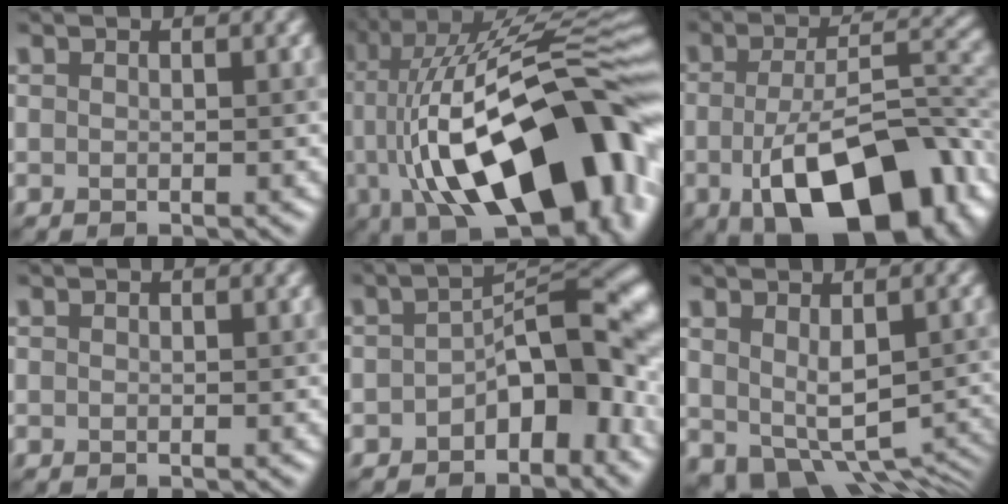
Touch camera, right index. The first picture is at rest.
{"total": 18.6, "force": [-2.1, 8.6, 16.4], "torque": [-0.254, 0.023, -0.031]}
{"total": 13.4, "force": [-4.8, 6.1, 10.9], "torque": [-0.175, -0.012, -0.075]}
{"total": 0.0}
{"total": 6.2, "force": [-2.1, 3.0, 5.1], "torque": [-0.057, 0.016, -0.043]}
{"total": 6.5, "force": [-1.2, 3.8, 5.1], "torque": [-0.086, -0.035, 0.002]}